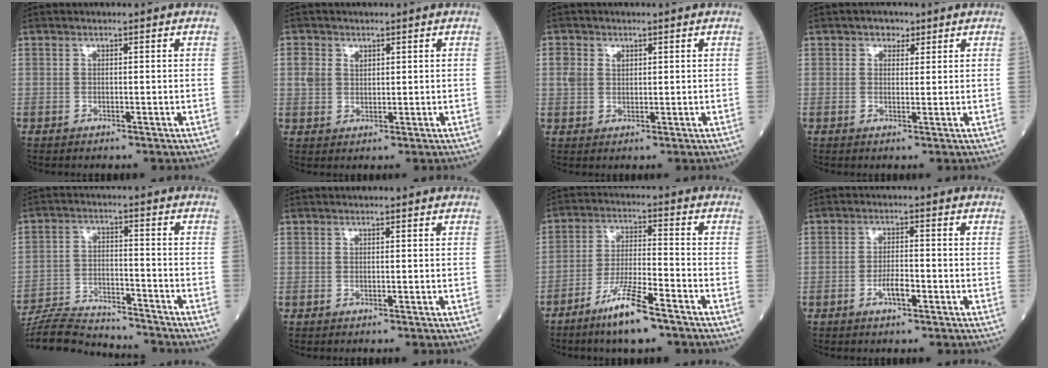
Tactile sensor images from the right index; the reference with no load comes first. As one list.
[{"total": 3.1, "force": [1.2, 2.4, 1.6], "torque": [-0.036, 0.009, 0.027]}, {"total": 2.9, "force": [0.9, 2.2, 1.6], "torque": [-0.039, 0.012, 0.022]}, {"total": 2.0, "force": [1.2, 1.5, 0.7], "torque": [-0.007, 0.003, 0.013]}, {"total": 13.5, "force": [-13.1, 1.0, 3.1], "torque": [-0.056, 0.003, -0.217]}, {"total": 0.0}, {"total": 9.4, "force": [-6.4, 0.8, 6.8], "torque": [-0.131, -0.017, -0.120]}, {"total": 3.1, "force": [-1.5, 0.9, 2.6], "torque": [-0.047, 0.003, -0.026]}]